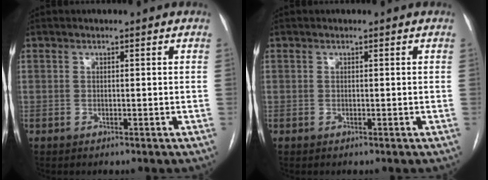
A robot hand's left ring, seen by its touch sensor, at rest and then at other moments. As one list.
[{"total": 0.0}]